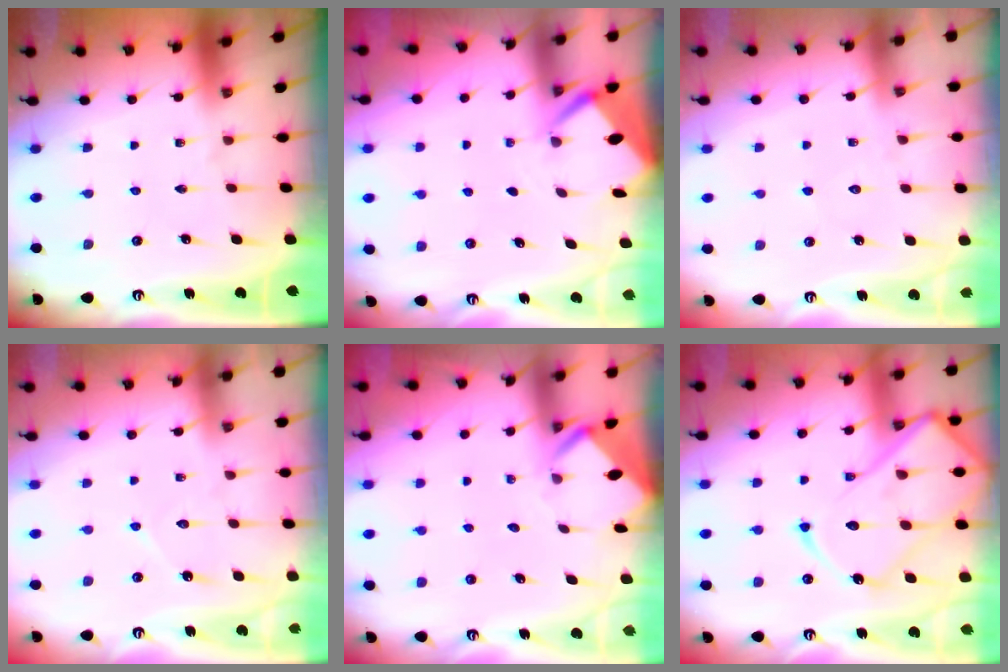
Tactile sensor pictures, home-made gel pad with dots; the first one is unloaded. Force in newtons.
{"total": 2.7, "press": 2.7, "slide": 0.3}
{"total": 5.7, "press": 5.7, "slide": 0.7}
{"total": 5.8, "press": 5.8, "slide": 0.5}
{"total": 3.3, "press": 3.3, "slide": 0.1}
{"total": 19.5, "press": 19.4, "slide": 1.8}